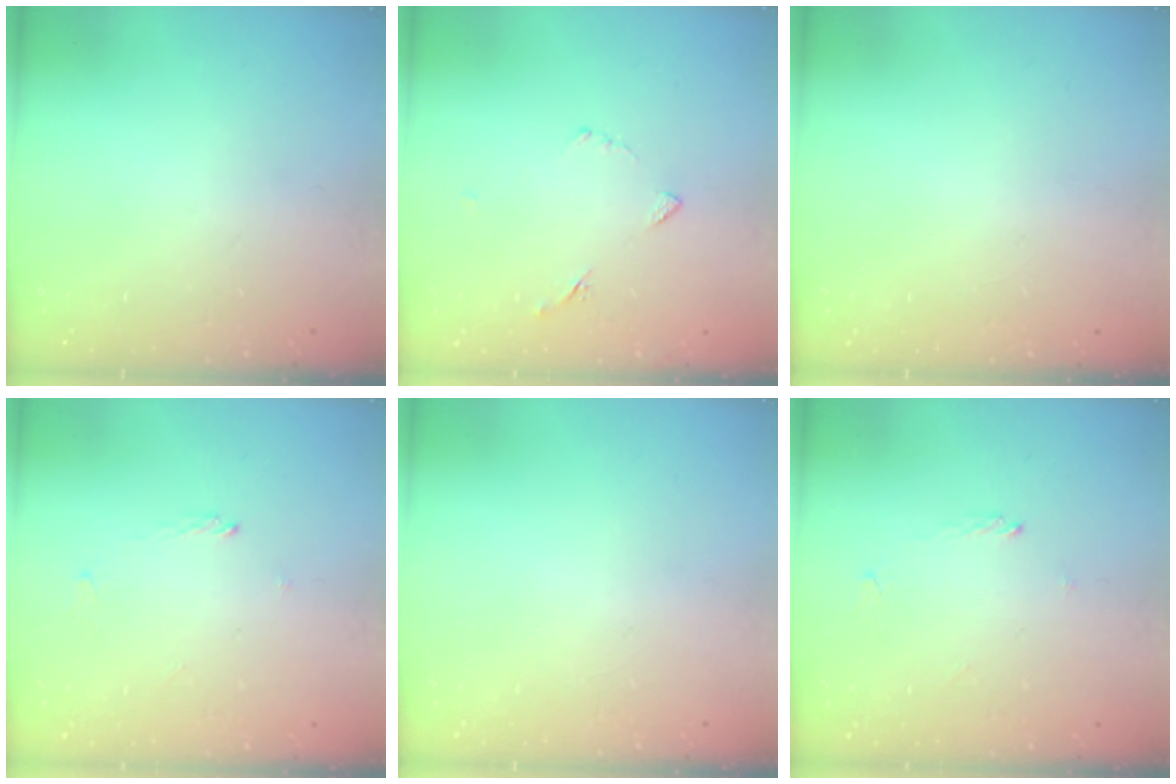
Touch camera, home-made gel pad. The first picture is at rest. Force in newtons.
{"total": 4.6, "press": 4.6, "slide": 0.6}
{"total": 2.0, "press": 2.0, "slide": 0.1}
{"total": 1.2, "press": 1.1, "slide": 0.3}
{"total": 2.0, "press": 2.0, "slide": 0.1}
{"total": 1.2, "press": 1.1, "slide": 0.3}